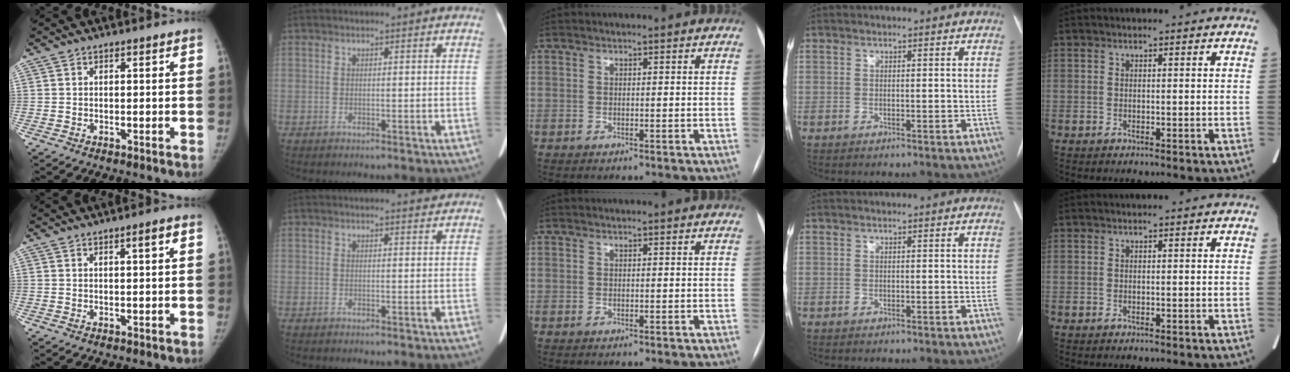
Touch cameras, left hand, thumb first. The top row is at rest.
{"thumb": {"total": 2.1, "force": [0.9, 0.2, 1.9], "torque": [-0.027, -0.002, 0.014]}, "index": {"total": 1.6, "force": [1.6, -0.1, 0.2], "torque": [-0.006, -0.008, 0.020]}}